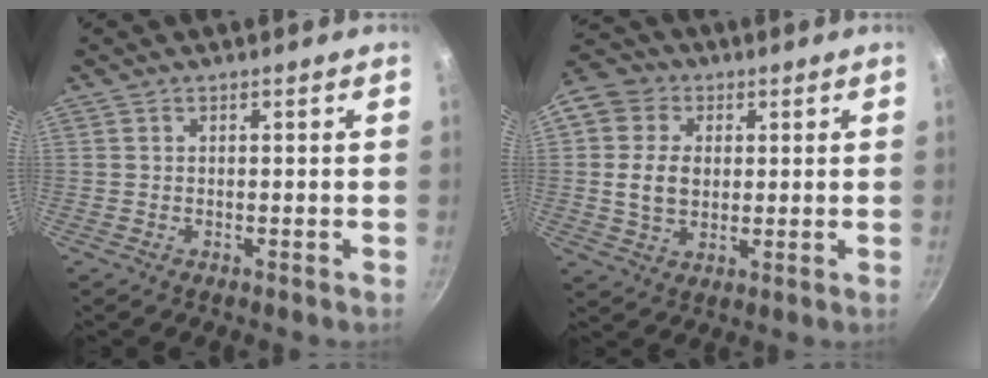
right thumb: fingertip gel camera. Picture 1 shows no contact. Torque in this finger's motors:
{"motor_torque": [-0.78, 0.93, 0.32, -0.32, 0.24]}